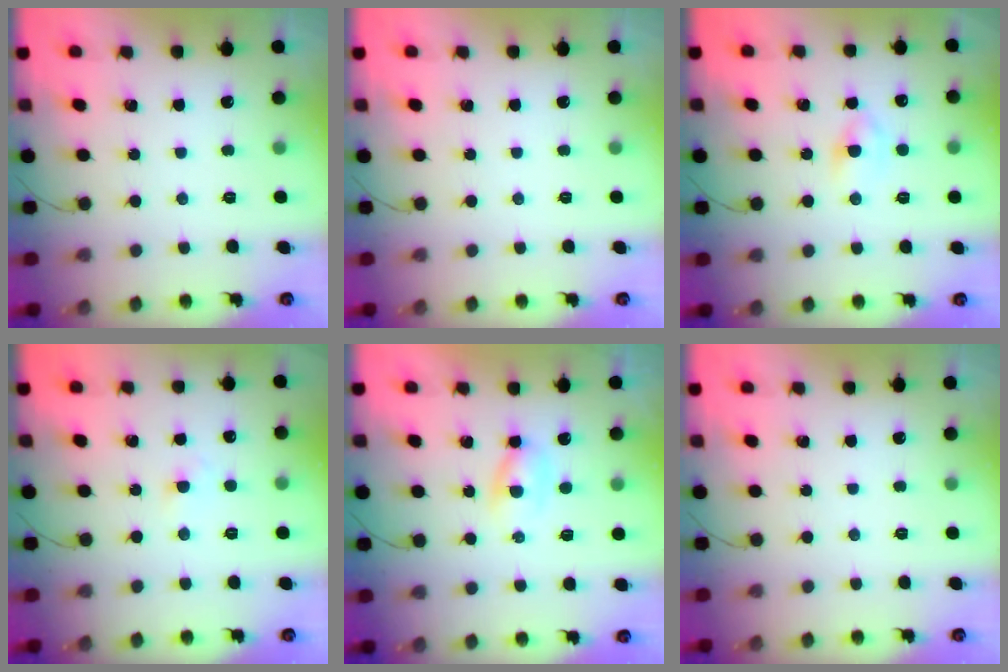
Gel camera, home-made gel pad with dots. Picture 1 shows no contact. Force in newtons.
{"total": 0.0}
{"total": 3.0, "press": 2.8, "slide": 1.2}
{"total": 1.9, "press": 1.6, "slide": 1.0}
{"total": 2.8, "press": 2.5, "slide": 1.1}
{"total": 0.0}